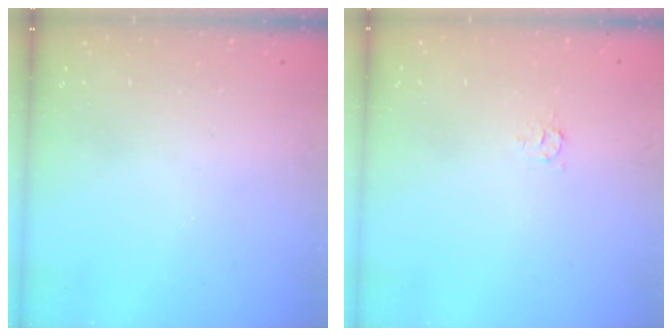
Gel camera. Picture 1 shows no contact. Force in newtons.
{"total": 3.6, "press": 3.6, "slide": 0.3}